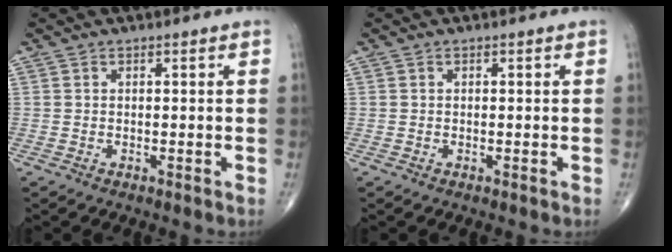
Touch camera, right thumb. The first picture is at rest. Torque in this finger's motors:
{"motor_torque": [-0.07, -0.16, 0.03, 0.02, -0.02]}